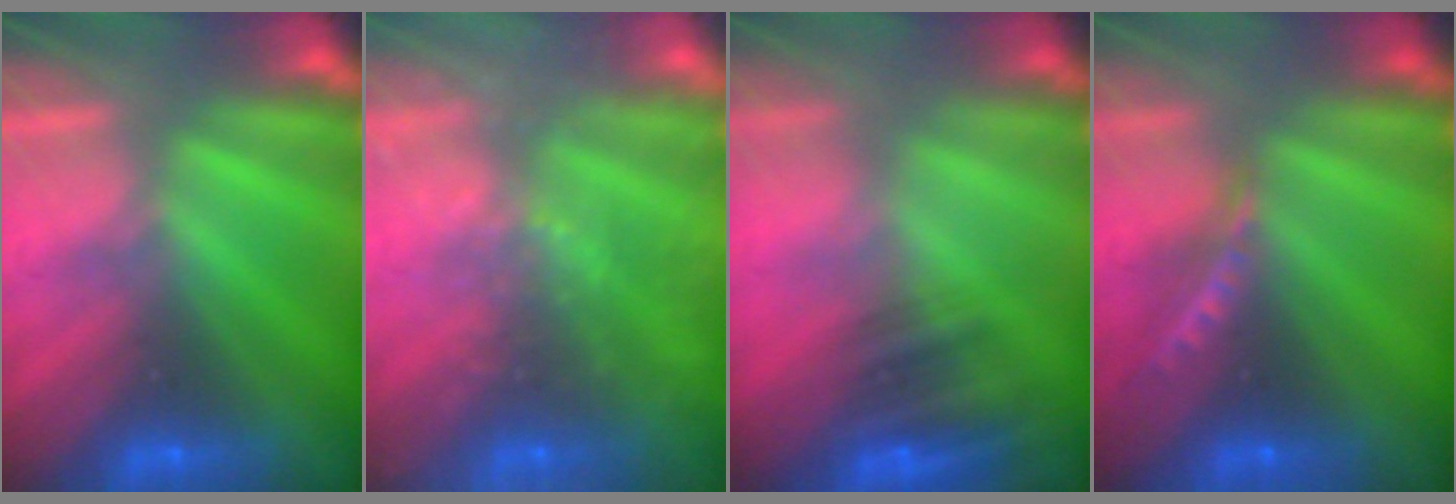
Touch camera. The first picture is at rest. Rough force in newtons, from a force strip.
{"total": 6.4}
{"total": 4.8}
{"total": 4.6}